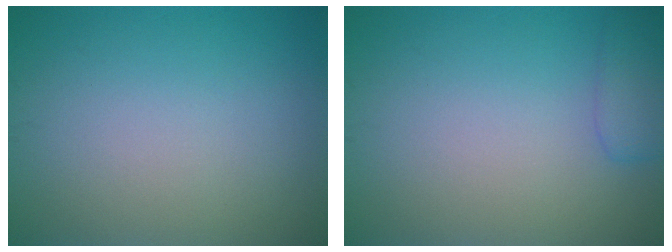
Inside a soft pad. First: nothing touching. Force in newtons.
{"total": 2.3, "press": 2.3, "slide": 0.2}